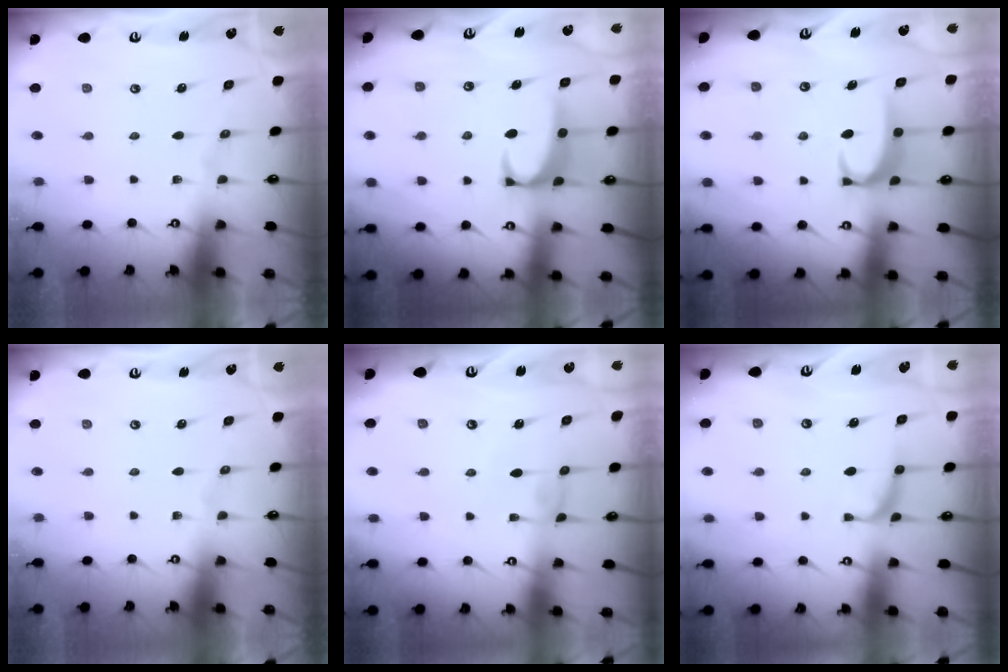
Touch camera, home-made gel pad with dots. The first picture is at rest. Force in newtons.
{"total": 3.0, "press": 2.9, "slide": 0.8}
{"total": 3.4, "press": 3.4, "slide": 0.4}
{"total": 0.0}
{"total": 0.8, "press": 0.8, "slide": 0.3}
{"total": 1.8, "press": 1.6, "slide": 0.7}